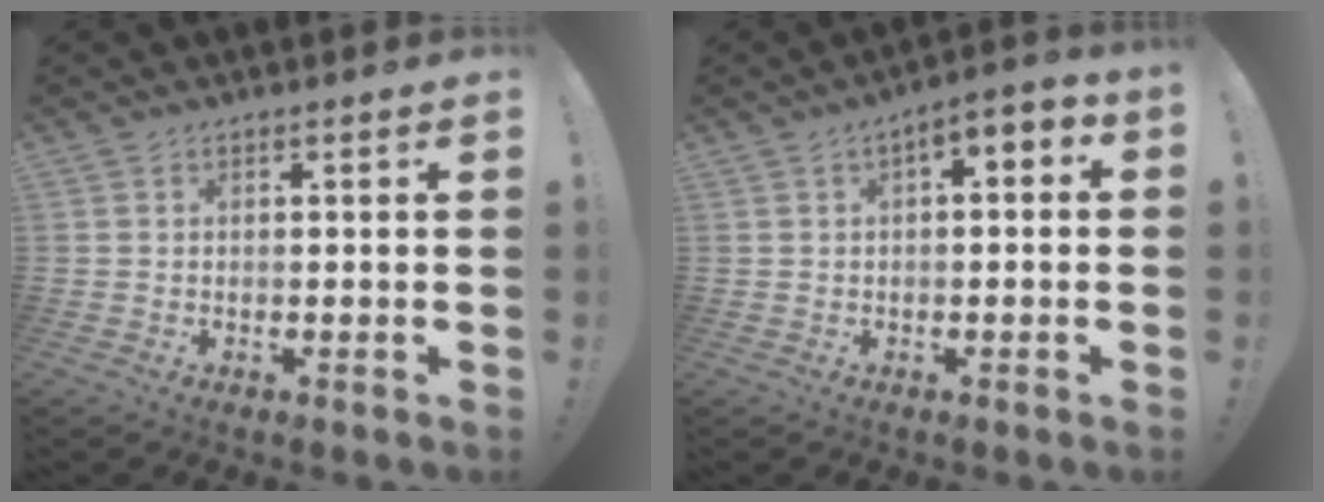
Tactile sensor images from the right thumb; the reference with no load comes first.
{"total": 4.0, "force": [-0.3, 1.9, 3.5], "torque": [-0.049, 0.001, -0.005]}